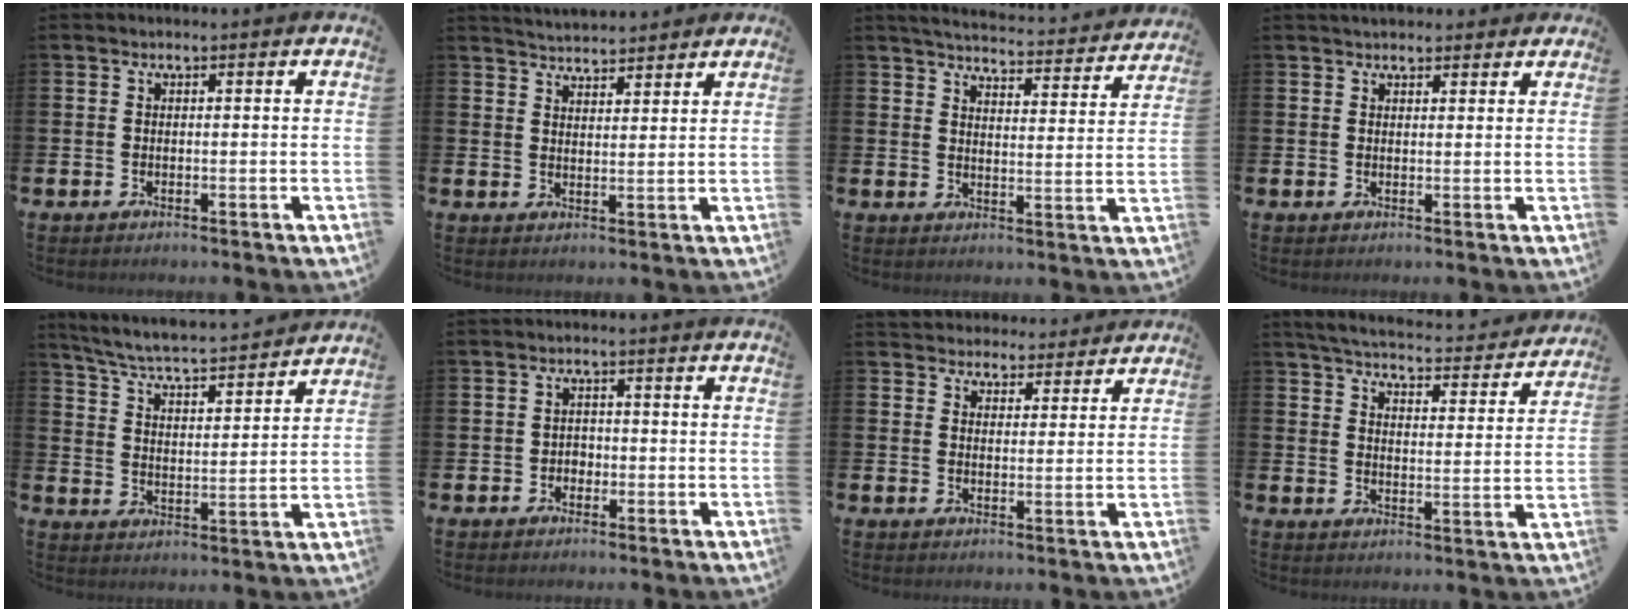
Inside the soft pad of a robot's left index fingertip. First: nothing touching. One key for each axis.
{"total": 4.0, "fx": 3.9, "fy": 0.4, "fz": -0.2, "tx": -0.005, "ty": -0.022, "tz": 0.071}
{"total": 4.6, "fx": 4.5, "fy": 0.4, "fz": 0.8, "tx": -0.029, "ty": -0.038, "tz": 0.074}
{"total": 2.6, "fx": 2.4, "fy": 0.9, "fz": 0.0, "tx": 0.005, "ty": -0.008, "tz": 0.043}
{"total": 5.8, "fx": 5.6, "fy": 0.1, "fz": 1.6, "tx": -0.058, "ty": -0.046, "tz": 0.093}
{"total": 1.6, "fx": -0.7, "fy": 1.4, "fz": 0.4, "tx": -0.007, "ty": 0.003, "tz": -0.017}
{"total": 3.9, "fx": 3.7, "fy": 1.2, "fz": -0.3, "tx": -0.005, "ty": -0.021, "tz": 0.068}
{"total": 5.0, "fx": 4.8, "fy": 0.5, "fz": 1.1, "tx": -0.047, "ty": -0.037, "tz": 0.080}